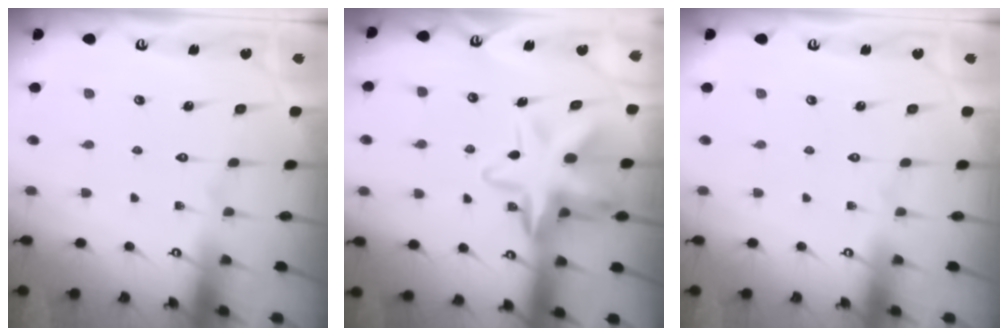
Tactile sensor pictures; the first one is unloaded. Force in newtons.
{"total": 13.0, "press": 12.8, "slide": 2.7}
{"total": 0.0}